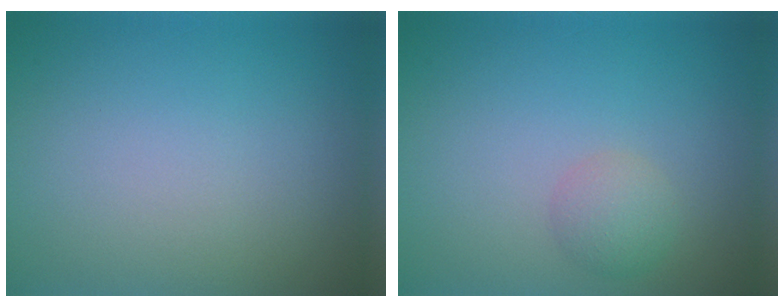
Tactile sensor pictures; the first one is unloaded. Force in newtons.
{"total": 1.8, "press": 1.8, "slide": 0.1}